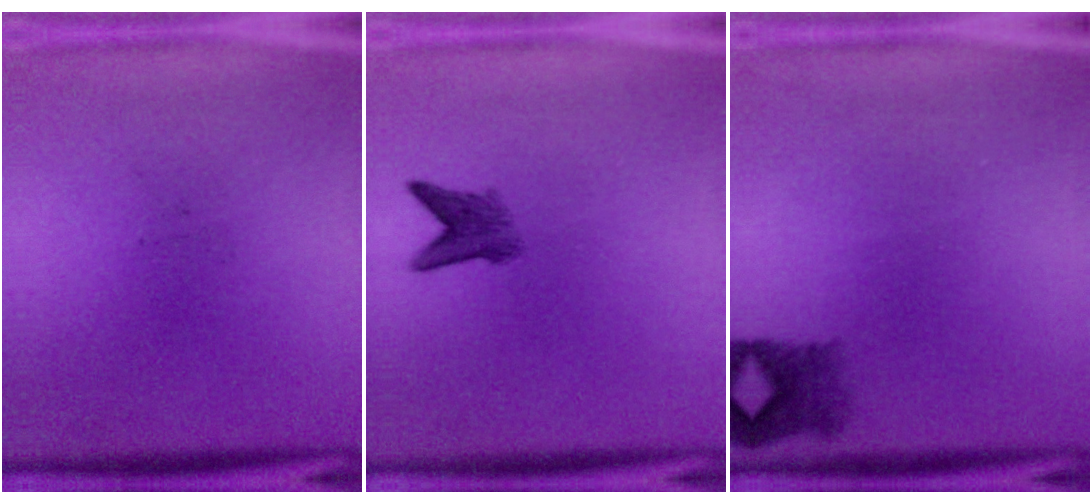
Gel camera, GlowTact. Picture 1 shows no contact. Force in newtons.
{"total": 3.0}
{"total": 2.4}